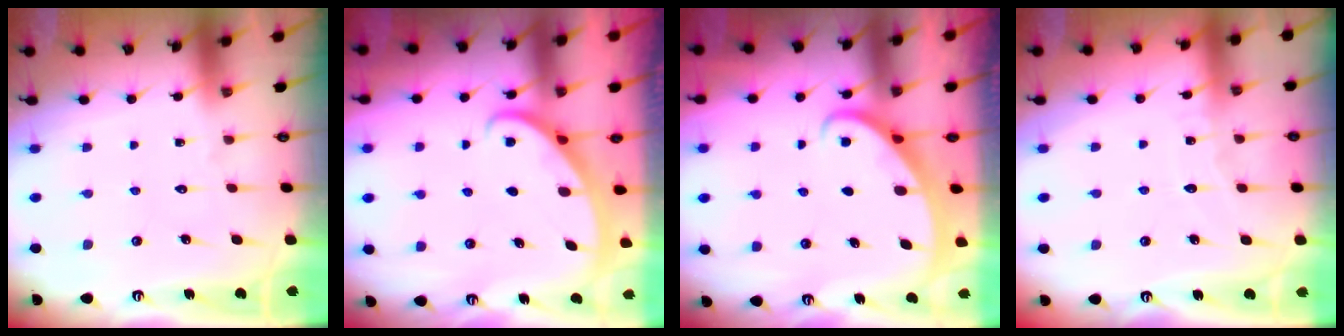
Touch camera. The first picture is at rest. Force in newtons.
{"total": 2.7, "press": 2.7, "slide": 0.1}
{"total": 2.2, "press": 2.2, "slide": 0.3}
{"total": 4.0, "press": 4.0, "slide": 0.4}